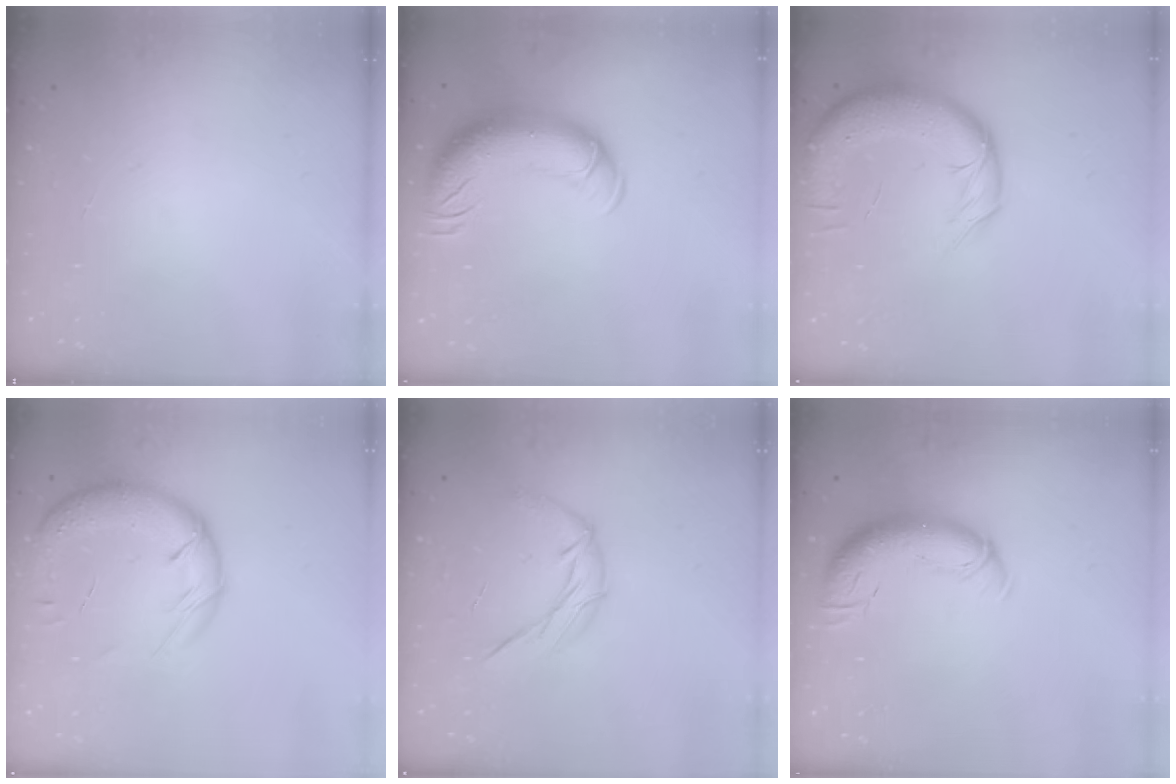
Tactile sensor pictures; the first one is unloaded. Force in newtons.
{"total": 14.6, "press": 14.2, "slide": 3.3}
{"total": 13.9, "press": 13.4, "slide": 3.7}
{"total": 18.0, "press": 17.4, "slide": 4.4}
{"total": 8.8, "press": 8.8, "slide": 0.4}
{"total": 12.1, "press": 11.7, "slide": 3.1}